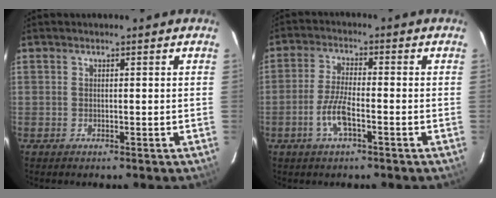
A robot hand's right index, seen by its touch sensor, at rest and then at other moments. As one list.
[{"total": 6.2, "force": [-2.7, 1.6, 5.4], "torque": [-0.115, 0.000, -0.054]}]